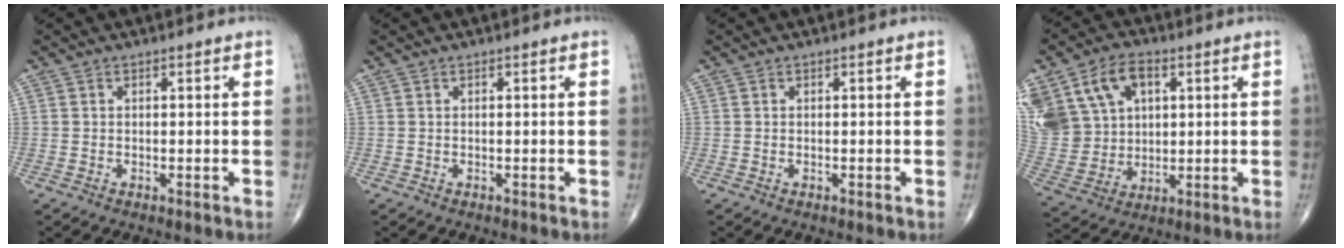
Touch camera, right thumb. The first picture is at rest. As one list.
[{"total": 0.0}, {"total": 0.0}, {"total": 20.7, "force": [7.7, 15.2, 11.7], "torque": [-0.260, 0.024, 0.165]}]